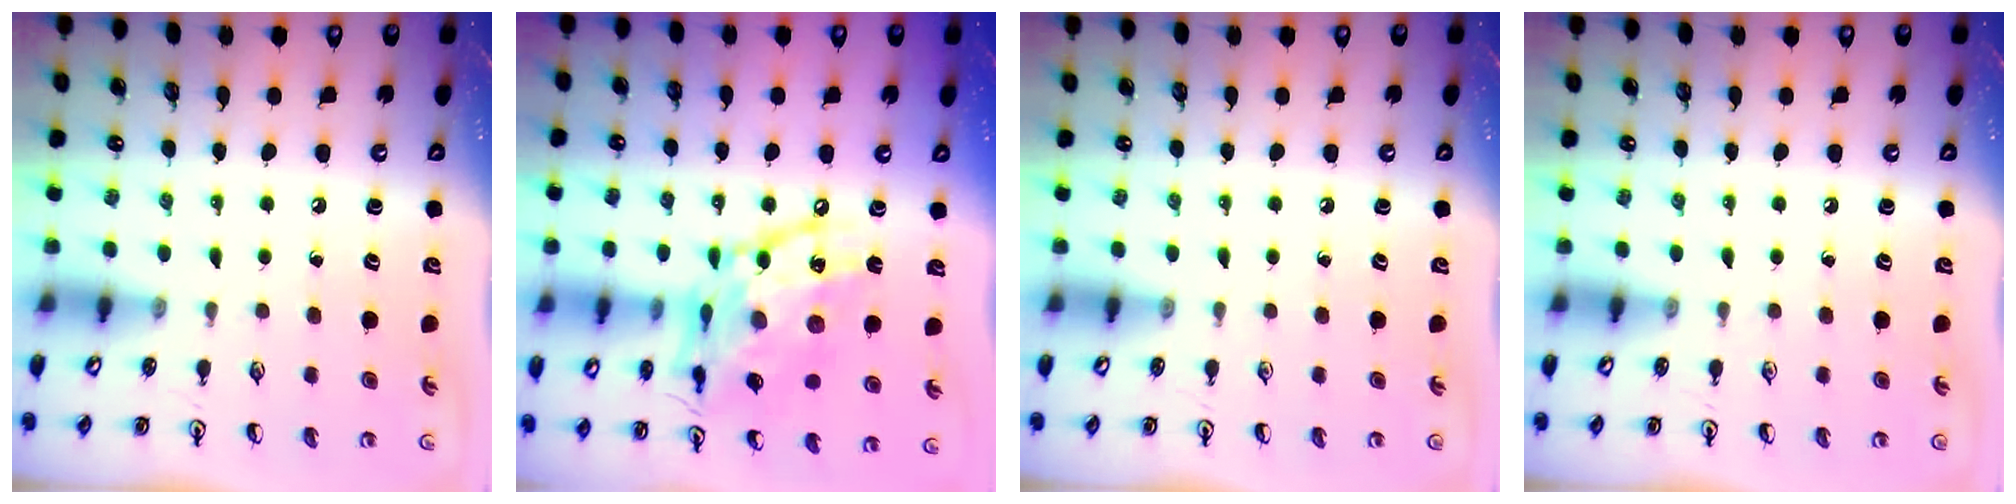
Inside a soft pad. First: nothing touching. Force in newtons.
{"total": 19.7, "press": 19.6, "slide": 1.6}
{"total": 0.0}
{"total": 0.0}